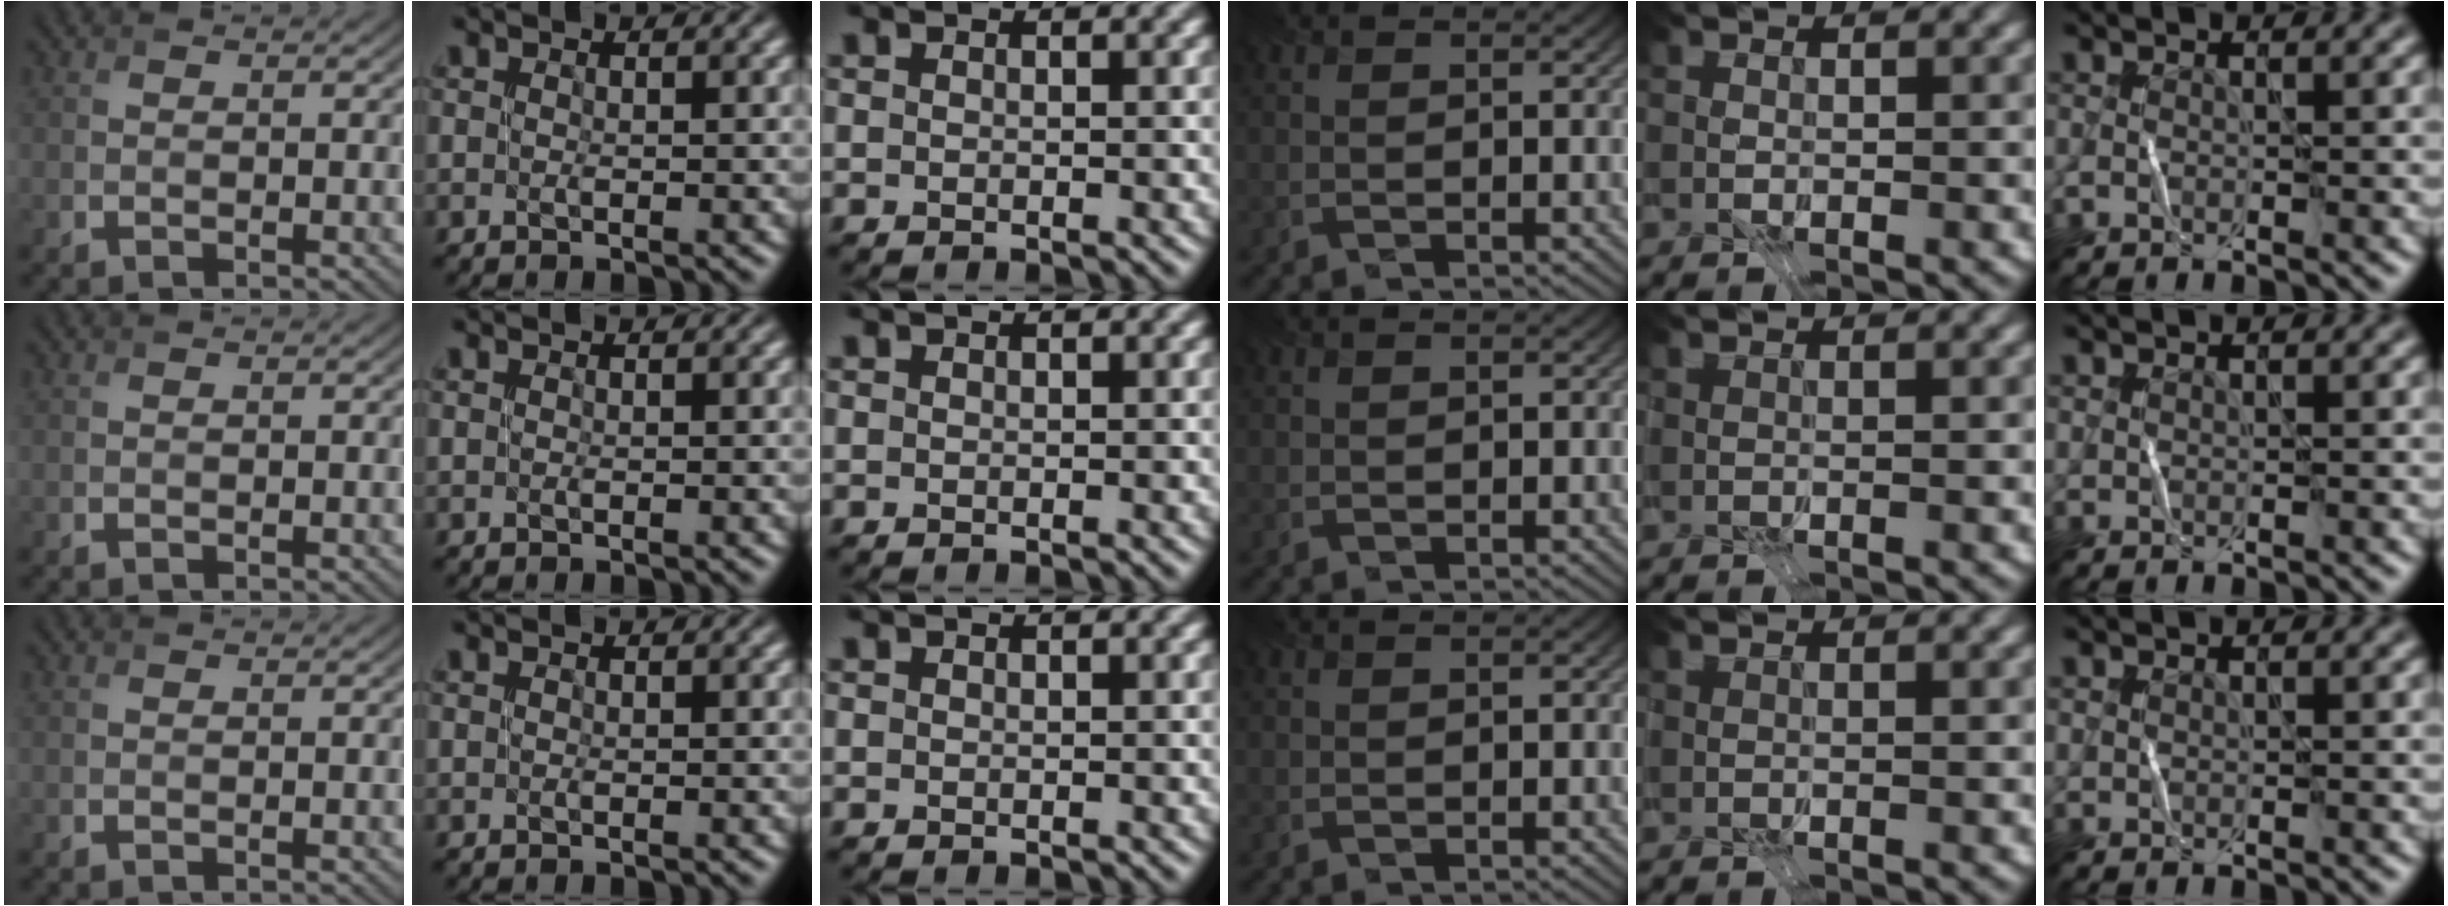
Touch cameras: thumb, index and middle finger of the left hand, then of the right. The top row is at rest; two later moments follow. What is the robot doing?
{"motion": "fold", "object": "receipt paper"}